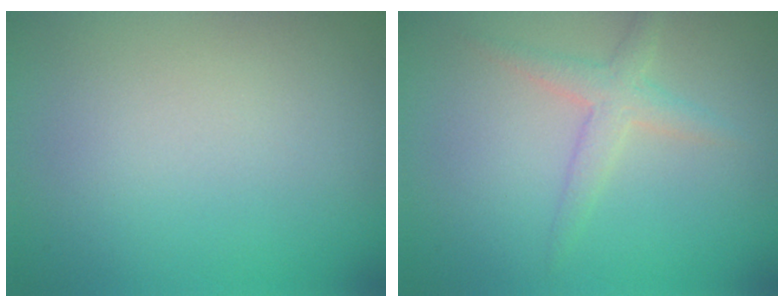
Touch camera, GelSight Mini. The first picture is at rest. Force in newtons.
{"total": 2.2, "press": 2.2, "slide": 0.1}